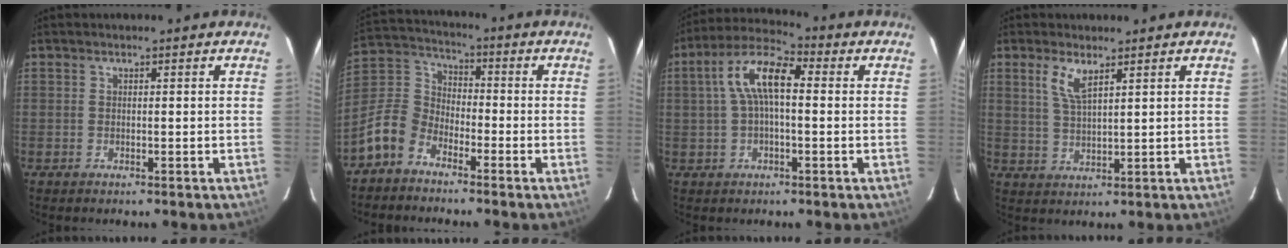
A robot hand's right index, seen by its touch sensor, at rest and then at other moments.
{"total": 10.1, "force": [-6.3, 6.6, 4.3], "torque": [-0.108, 0.032, -0.138]}
{"total": 9.8, "force": [1.1, 3.9, 9.0], "torque": [-0.176, 0.029, 0.014]}
{"total": 4.7, "force": [2.7, 1.3, 3.6], "torque": [-0.073, -0.002, 0.056]}